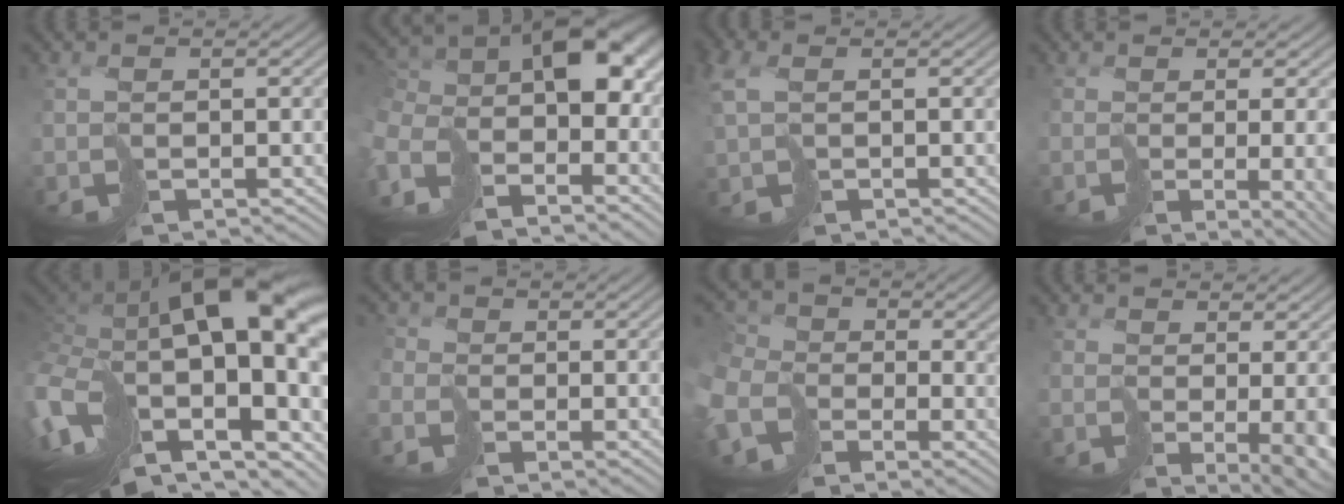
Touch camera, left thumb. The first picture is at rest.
{"total": 13.3, "force": [-5.4, 7.0, 9.9], "torque": [-0.230, -0.011, -0.089]}
{"total": 3.3, "force": [0.2, 2.1, 2.6], "torque": [-0.081, -0.004, 0.007]}
{"total": 7.4, "force": [-1.1, 2.4, 6.9], "torque": [-0.071, -0.028, 0.024]}
{"total": 17.9, "force": [-2.1, 10.3, 14.5], "torque": [-0.297, -0.028, -0.010]}
{"total": 1.4, "force": [-1.0, 1.0, 0.0], "torque": [-0.005, 0.003, -0.026]}
{"total": 9.1, "force": [-2.9, 6.8, 5.4], "torque": [-0.153, -0.029, -0.049]}
{"total": 6.1, "force": [-0.9, 1.3, 5.9], "torque": [-0.077, -0.027, 0.012]}